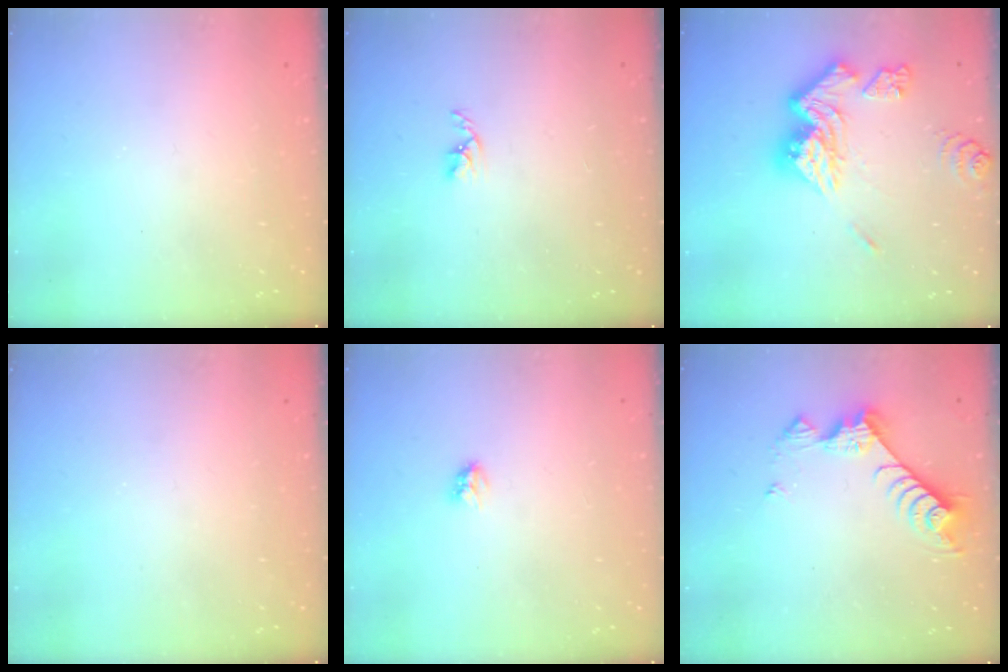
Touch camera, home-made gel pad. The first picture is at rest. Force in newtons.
{"total": 2.5, "press": 2.5, "slide": 0.4}
{"total": 15.8, "press": 15.8, "slide": 1.4}
{"total": 0.0}
{"total": 2.8, "press": 2.8, "slide": 0.4}
{"total": 8.2, "press": 8.2, "slide": 0.3}